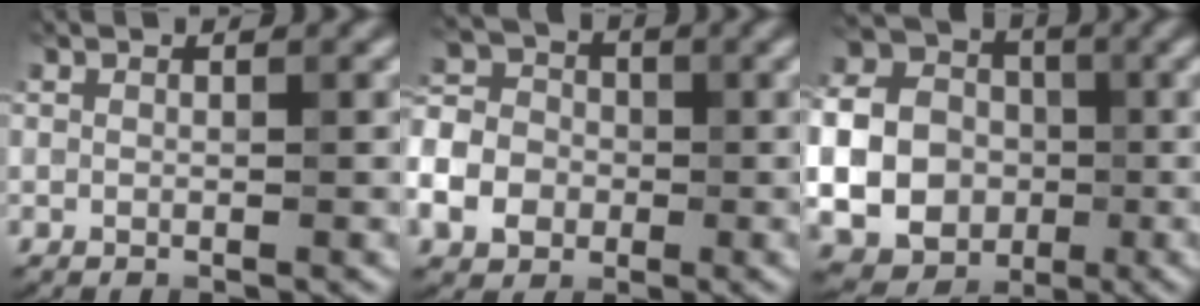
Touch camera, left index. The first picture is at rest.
{"total": 6.1, "force": [-2.0, 4.9, 2.9], "torque": [-0.071, -0.004, -0.055]}
{"total": 11.6, "force": [-1.7, 10.1, 5.5], "torque": [-0.141, -0.017, -0.046]}